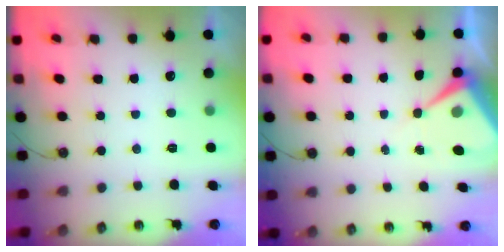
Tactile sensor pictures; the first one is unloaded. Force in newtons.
{"total": 7.6, "press": 7.6, "slide": 0.8}